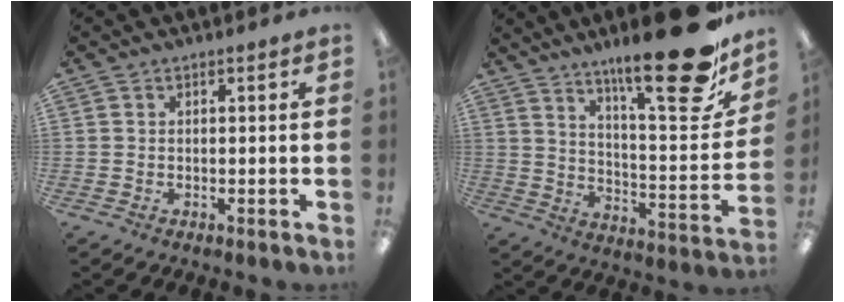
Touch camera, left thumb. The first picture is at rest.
{"total": 23.6, "force": [16.5, 6.0, 15.8], "torque": [-0.221, -0.119, 0.260]}